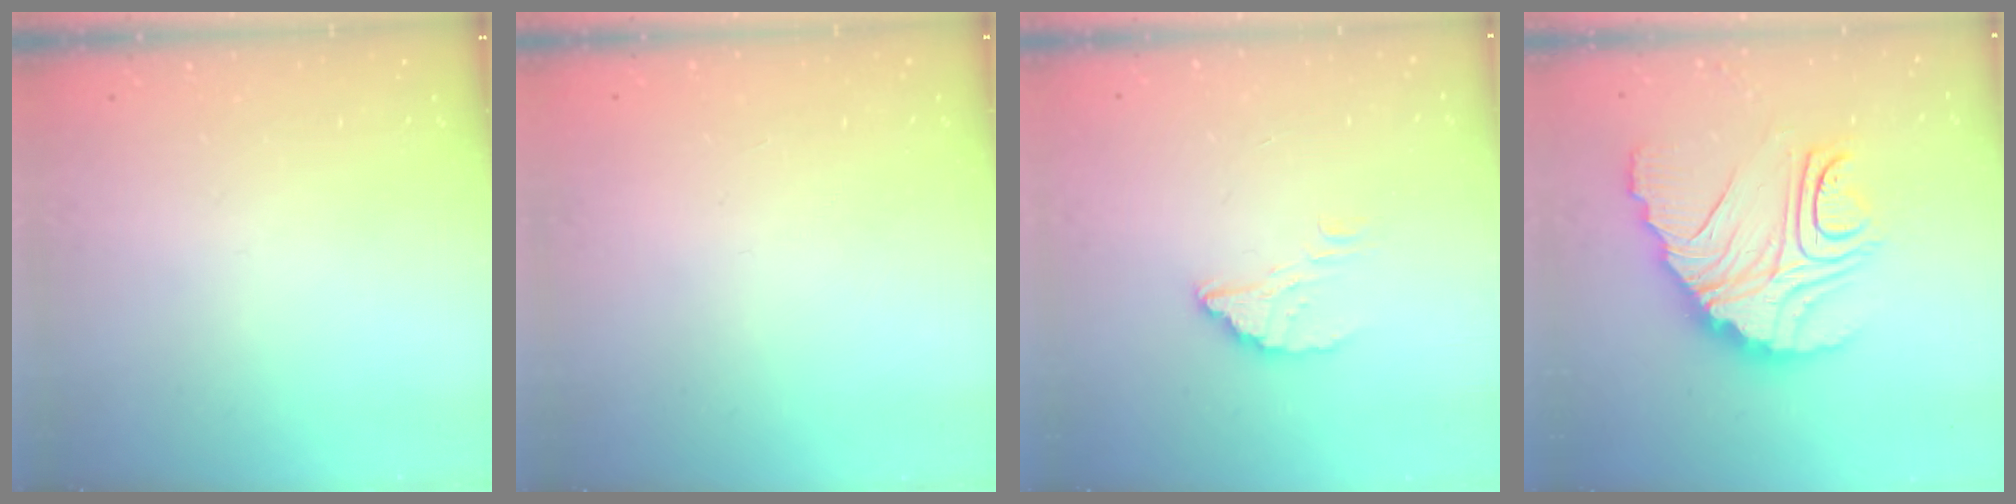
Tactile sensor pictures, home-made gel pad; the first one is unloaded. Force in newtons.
{"total": 2.2, "press": 2.2, "slide": 0.1}
{"total": 3.0, "press": 3.0, "slide": 0.1}
{"total": 20.7, "press": 20.6, "slide": 2.2}